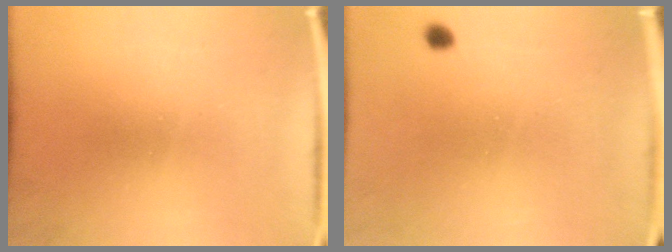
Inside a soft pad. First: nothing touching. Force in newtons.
{"total": 0.9}